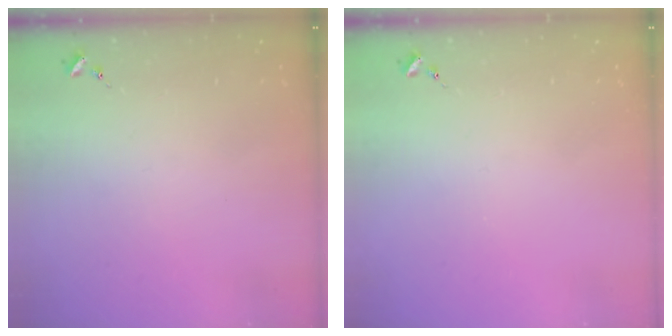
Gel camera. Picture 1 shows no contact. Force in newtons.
{"total": 0.0}